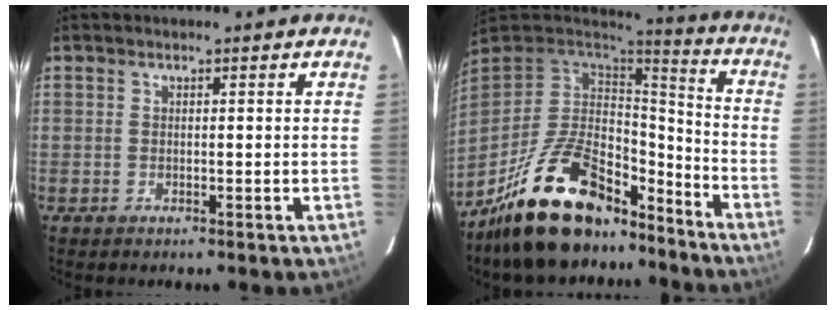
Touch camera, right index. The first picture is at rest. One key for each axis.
{"total": 23.3, "fx": -16.1, "fy": 10.4, "fz": 13.1, "tx": -0.258, "ty": 0.005, "tz": -0.251}